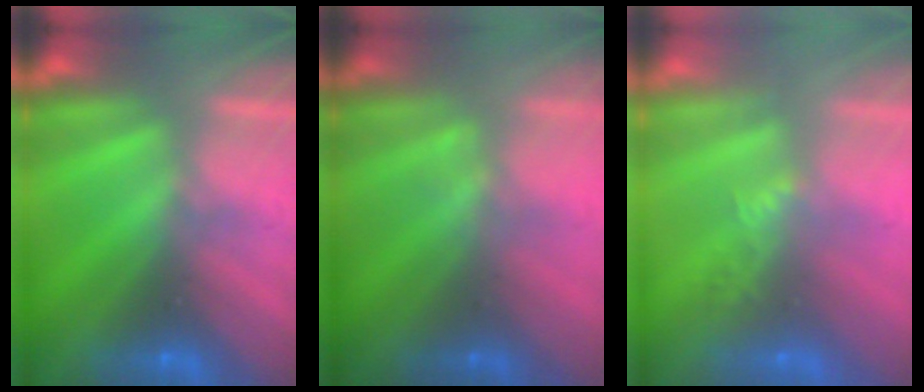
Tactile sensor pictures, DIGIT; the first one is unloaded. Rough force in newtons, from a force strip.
{"total": 1.4}
{"total": 2.2}